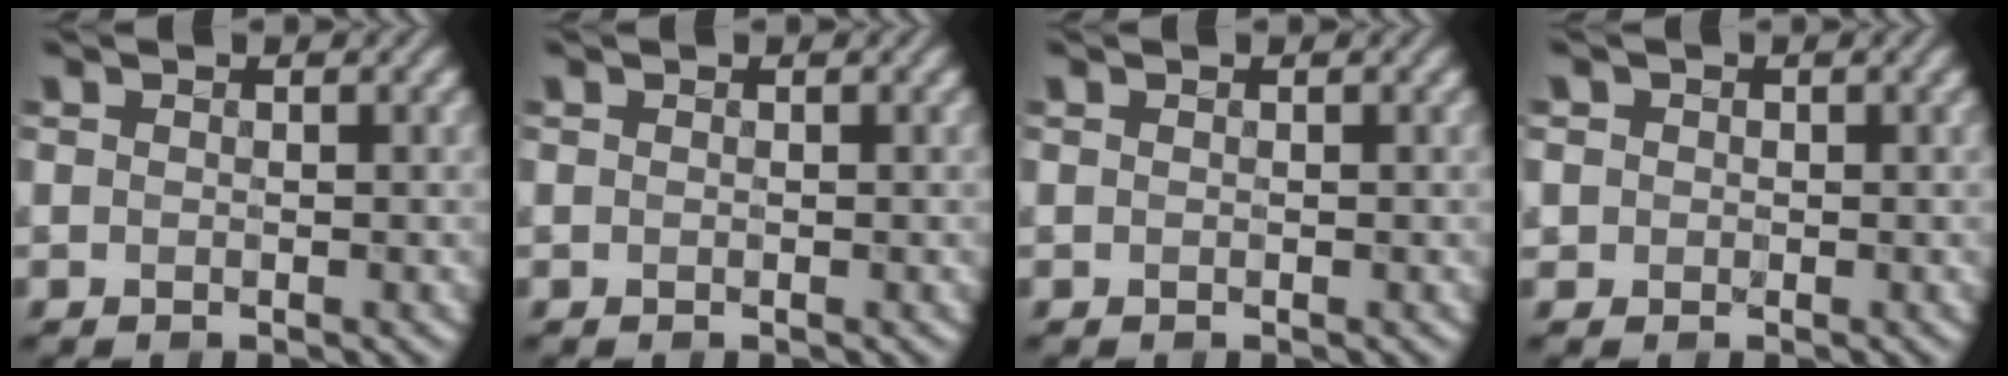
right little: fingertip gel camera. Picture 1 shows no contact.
{"total": 0.0}
{"total": 0.0}
{"total": 1.4, "force": [0.4, 1.3, 0.4], "torque": [-0.003, 0.007, 0.003]}